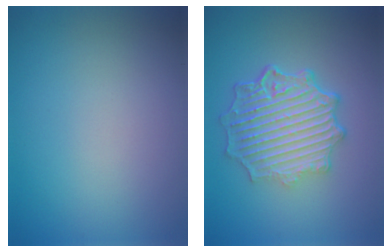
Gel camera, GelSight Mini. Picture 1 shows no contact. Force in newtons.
{"total": 6.6, "press": 5.1, "slide": 4.2}